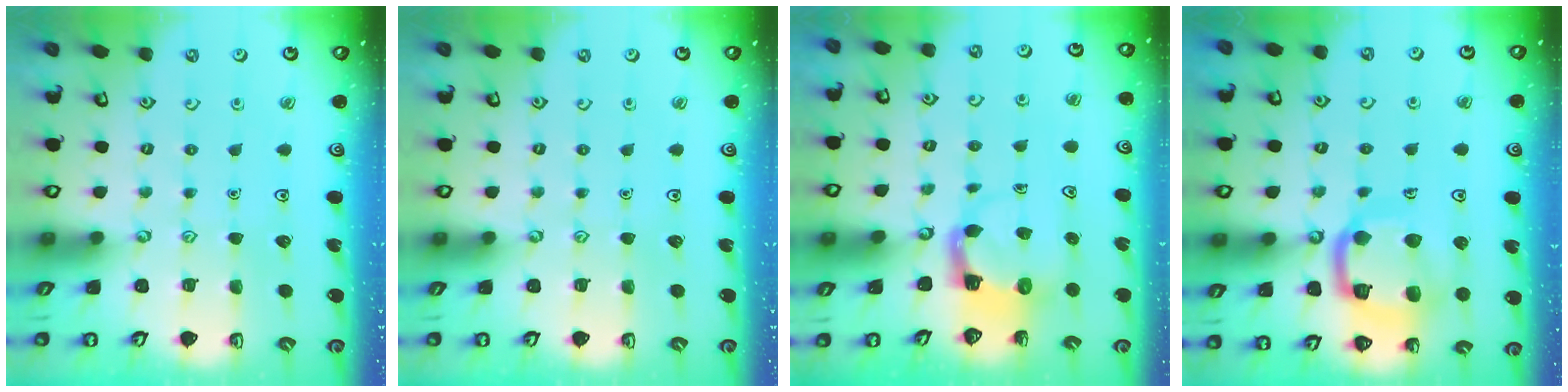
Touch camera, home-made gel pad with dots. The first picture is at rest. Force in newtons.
{"total": 0.0}
{"total": 4.0, "press": 3.9, "slide": 0.6}
{"total": 14.6, "press": 14.5, "slide": 1.6}